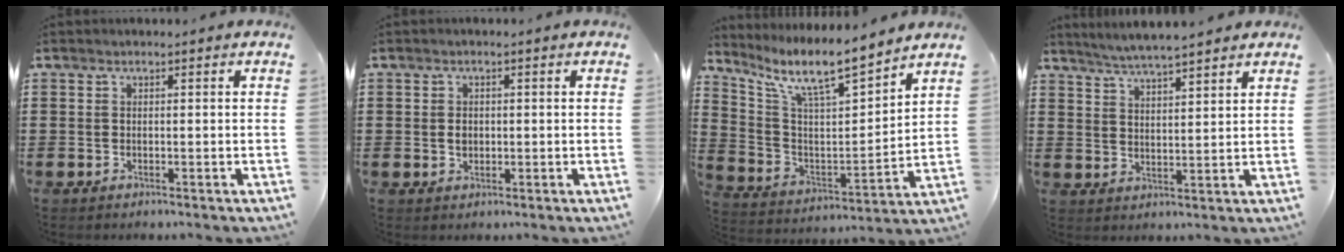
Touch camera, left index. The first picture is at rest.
{"total": 1.6, "force": [0.2, 1.1, 1.2], "torque": [-0.025, 0.006, 0.002]}
{"total": 9.6, "force": [7.9, 1.3, 5.3], "torque": [-0.135, -0.049, 0.131]}
{"total": 4.2, "force": [4.0, -0.3, 1.2], "torque": [-0.035, -0.016, 0.070]}